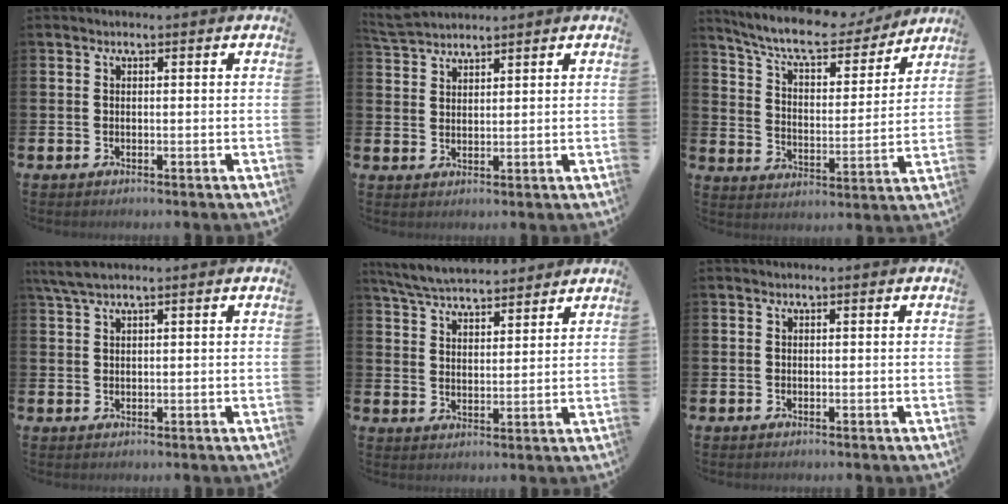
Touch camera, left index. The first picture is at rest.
{"total": 3.9, "force": [3.8, 0.4, 0.5], "torque": [-0.019, -0.012, 0.071]}
{"total": 9.5, "force": [8.5, 1.9, 3.8], "torque": [-0.097, -0.053, 0.144]}
{"total": 2.6, "force": [1.9, 0.3, 1.7], "torque": [-0.041, 0.005, 0.036]}
{"total": 6.2, "force": [6.0, 0.9, 1.3], "torque": [-0.049, -0.026, 0.109]}
{"total": 0.0}